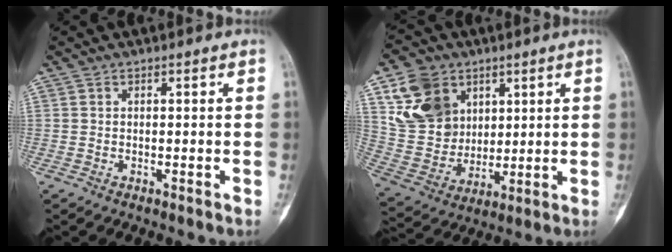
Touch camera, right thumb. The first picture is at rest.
{"total": 15.5, "force": [6.7, 12.0, 7.2], "torque": [-0.111, -0.018, 0.139]}